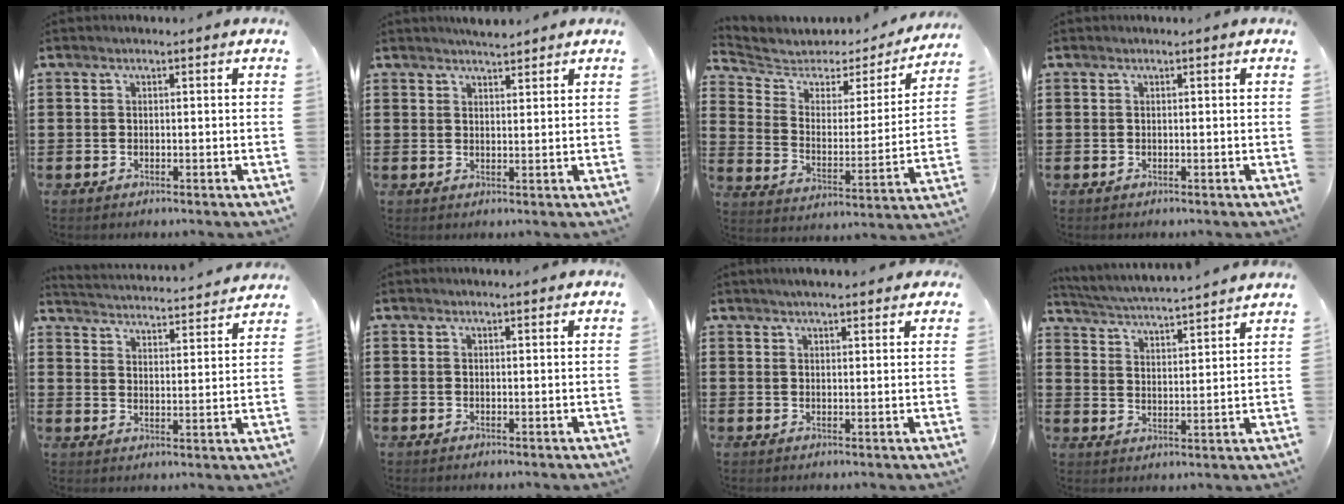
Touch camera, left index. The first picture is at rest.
{"total": 2.6, "force": [2.5, 0.2, 0.7], "torque": [-0.018, -0.001, 0.047]}
{"total": 4.2, "force": [3.5, 2.3, 0.6], "torque": [-0.044, -0.025, 0.054]}
{"total": 0.0}
{"total": 3.2, "force": [3.1, -0.7, -0.1], "torque": [-0.020, -0.034, 0.047]}
{"total": 0.7, "force": [0.6, 0.0, 0.4], "torque": [-0.009, -0.001, 0.011]}
{"total": 2.3, "force": [2.1, 0.2, 1.0], "torque": [-0.023, 0.005, 0.039]}
{"total": 4.4, "force": [4.2, -1.0, 0.9], "torque": [-0.040, -0.037, 0.067]}